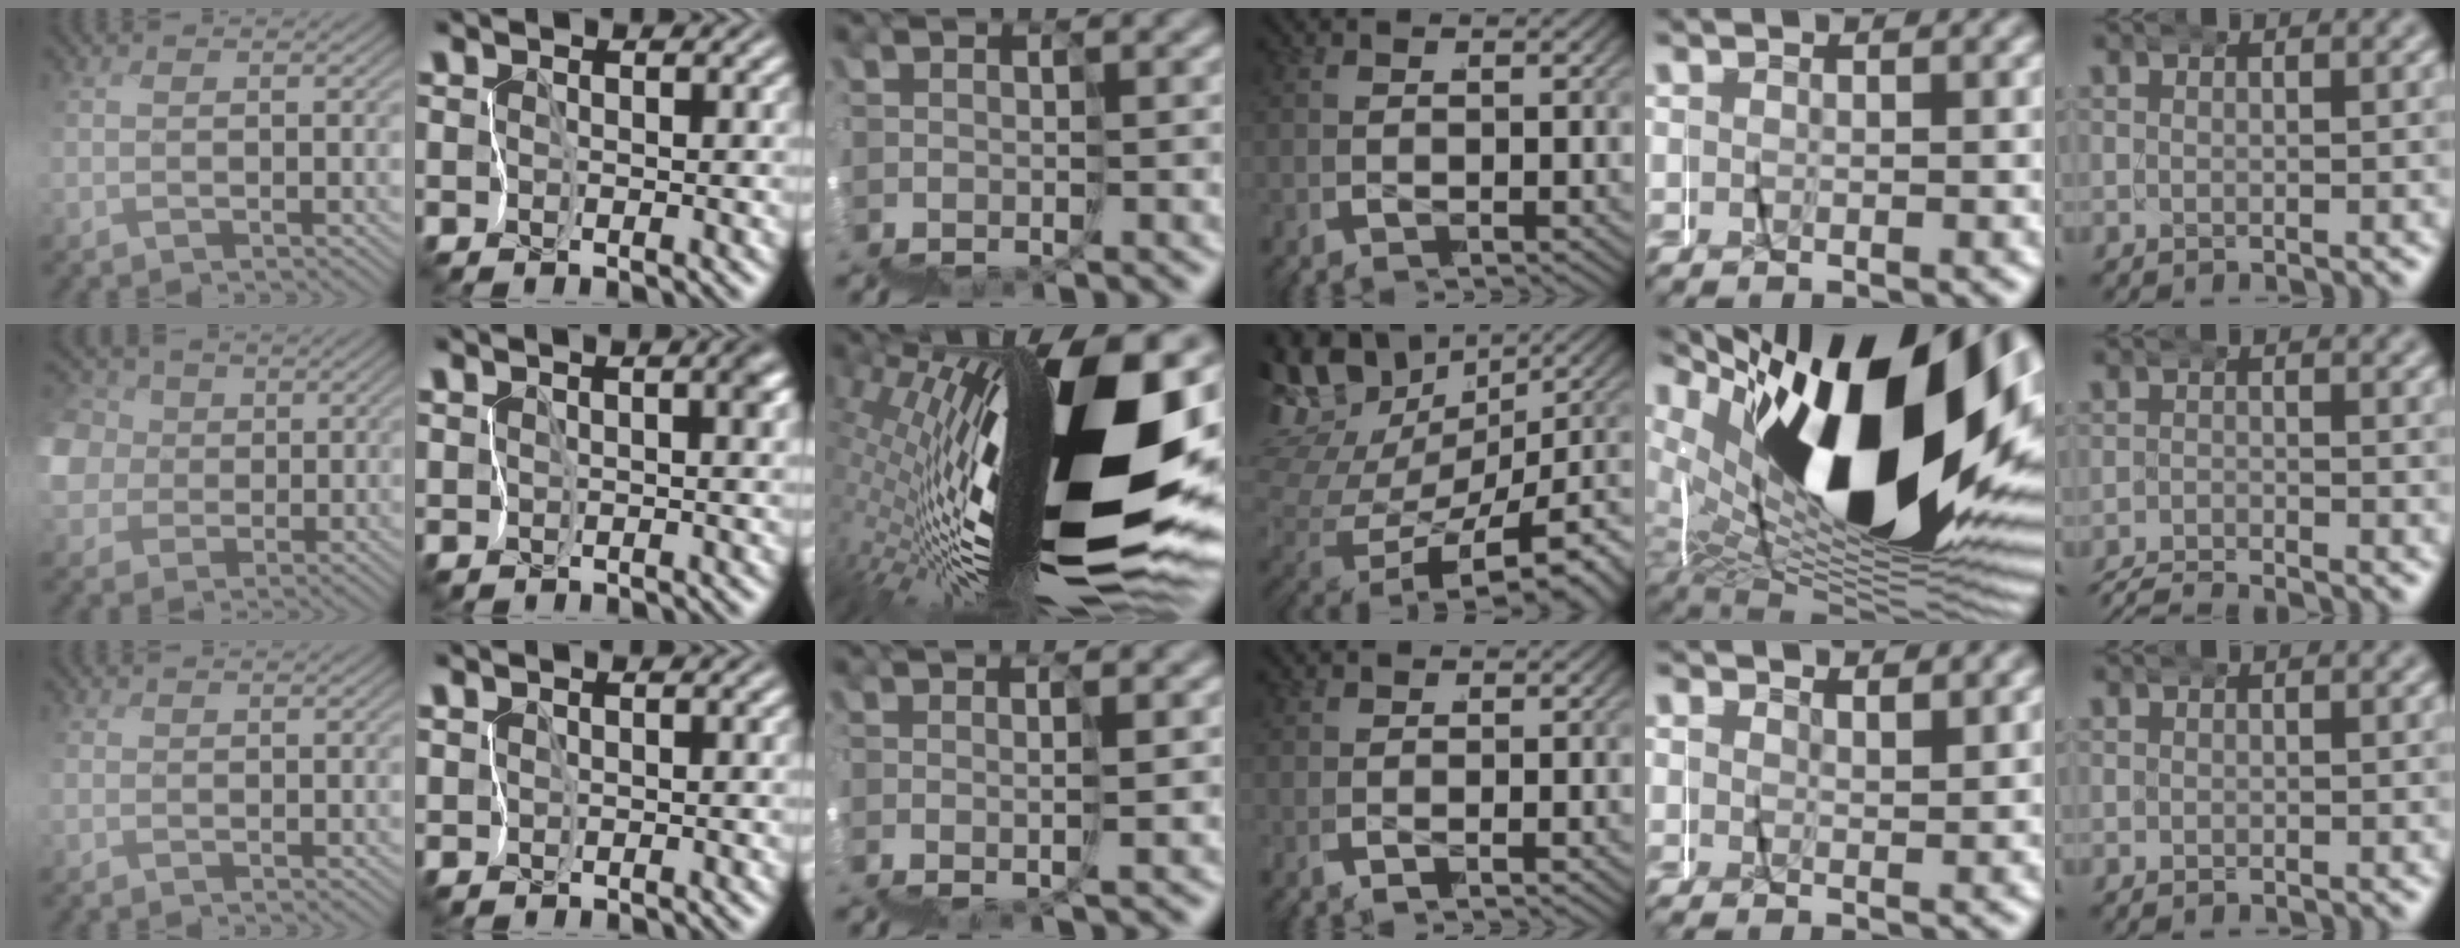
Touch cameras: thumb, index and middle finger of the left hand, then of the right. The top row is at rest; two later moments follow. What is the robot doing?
{"motion": "wrap", "object": "masking tape"}